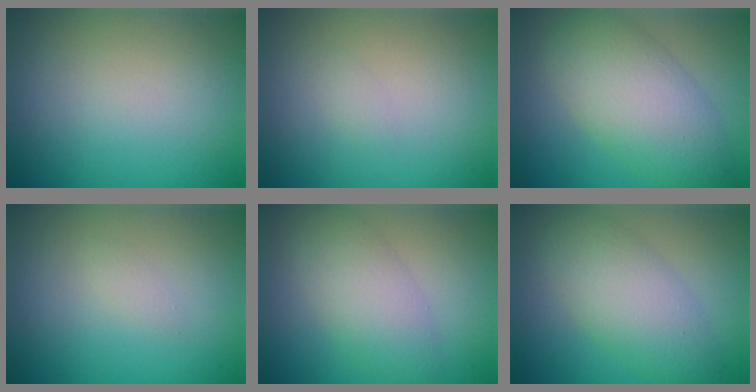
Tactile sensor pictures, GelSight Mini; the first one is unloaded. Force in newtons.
{"total": 0.5, "press": 0.5, "slide": 0.1}
{"total": 7.5, "press": 7.5, "slide": 0.1}
{"total": 0.7, "press": 0.7, "slide": 0.0}
{"total": 4.5, "press": 4.5, "slide": 0.1}
{"total": 5.6, "press": 5.6, "slide": 0.0}